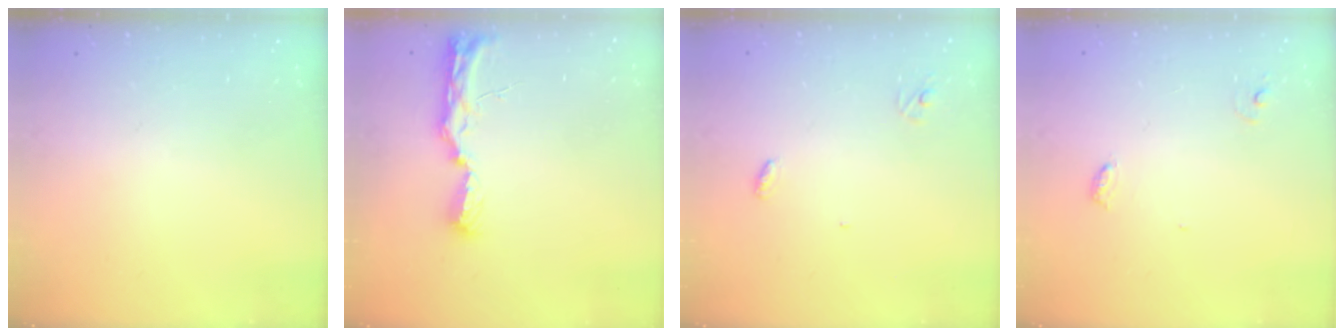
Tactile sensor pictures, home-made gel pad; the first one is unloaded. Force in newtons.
{"total": 10.5, "press": 9.6, "slide": 4.3}
{"total": 3.2, "press": 3.2, "slide": 0.3}
{"total": 4.0, "press": 4.0, "slide": 0.3}